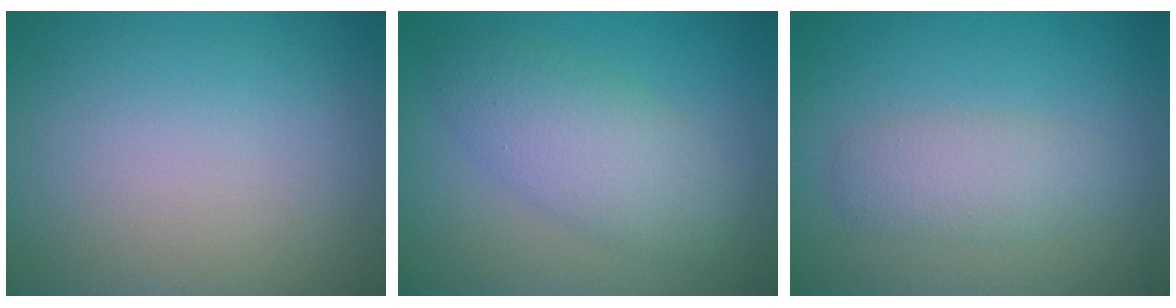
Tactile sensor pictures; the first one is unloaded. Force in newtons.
{"total": 4.8, "press": 4.8, "slide": 0.1}
{"total": 2.7, "press": 2.7, "slide": 0.1}